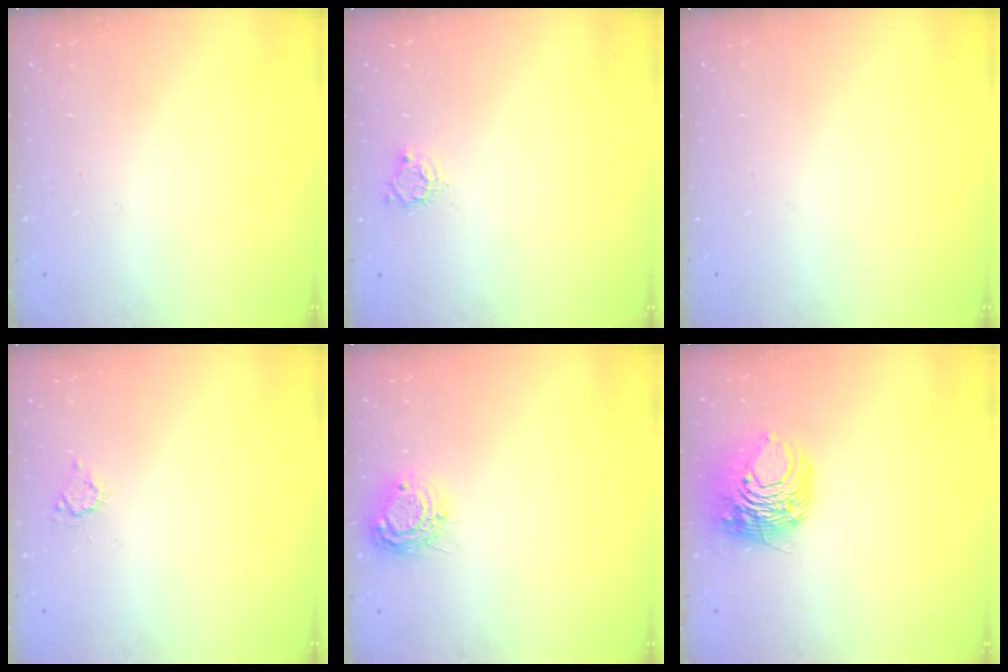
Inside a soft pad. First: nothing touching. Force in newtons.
{"total": 4.9, "press": 4.9, "slide": 0.1}
{"total": 0.0}
{"total": 3.2, "press": 3.1, "slide": 0.4}
{"total": 8.3, "press": 8.3, "slide": 0.7}
{"total": 9.4, "press": 9.3, "slide": 1.5}